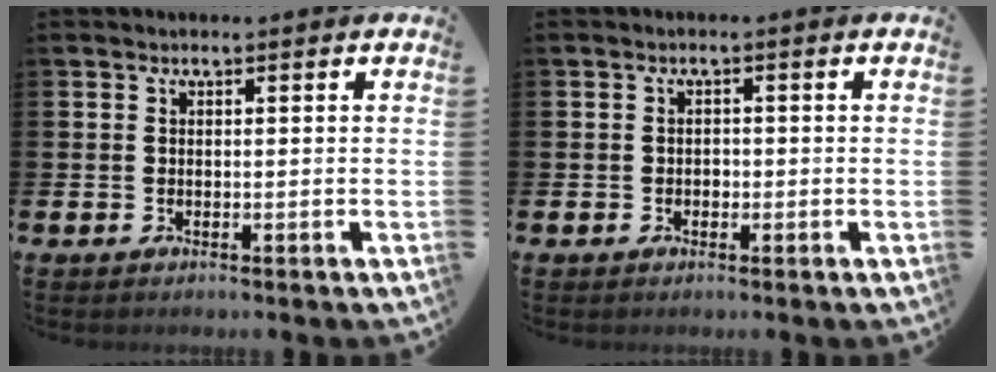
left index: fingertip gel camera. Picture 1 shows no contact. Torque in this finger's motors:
{"motor_torque": [-0.21, 0.05, -0.06, -0.01]}